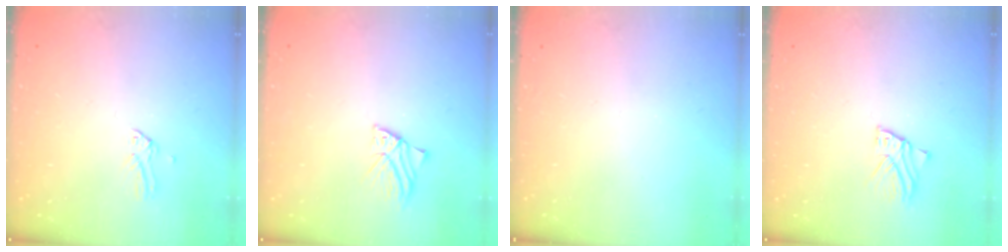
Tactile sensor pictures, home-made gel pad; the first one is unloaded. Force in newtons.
{"total": 2.9, "press": 2.9, "slide": 0.2}
{"total": 0.0}
{"total": 3.1, "press": 3.1, "slide": 0.1}